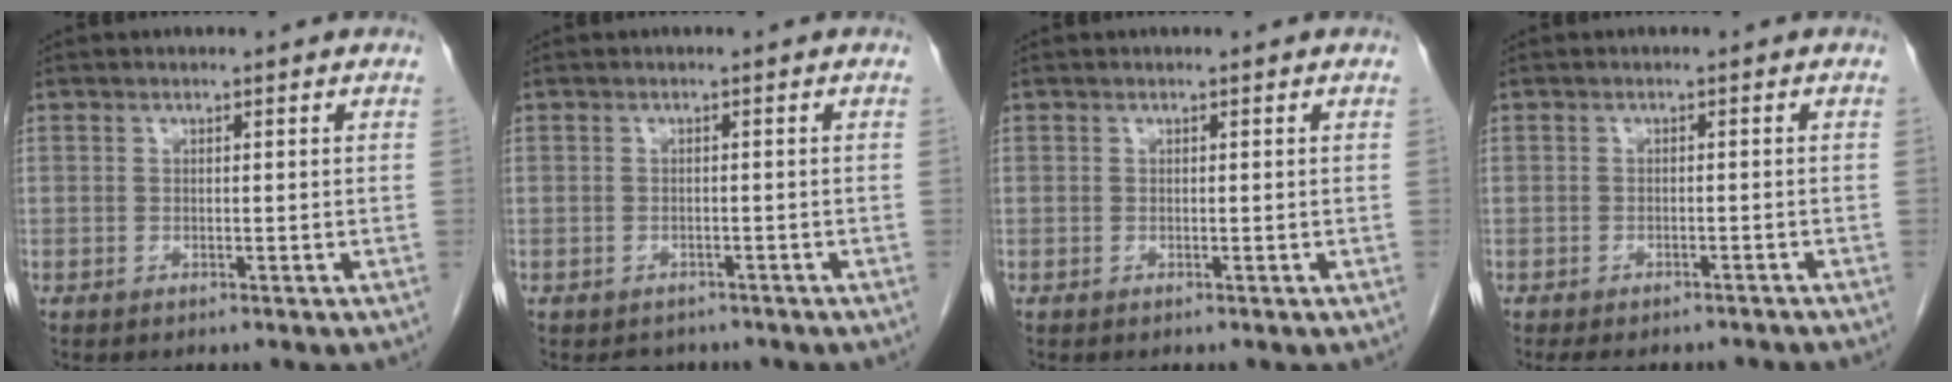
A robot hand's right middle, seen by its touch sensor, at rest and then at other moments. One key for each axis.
{"total": 3.0, "fx": -2.5, "fy": 1.6, "fz": 0.2, "tx": -0.005, "ty": 0.003, "tz": -0.033}
{"total": 0.0}
{"total": 8.6, "fx": -7.7, "fy": 2.4, "fz": 2.9, "tx": -0.035, "ty": 0.001, "tz": -0.089}